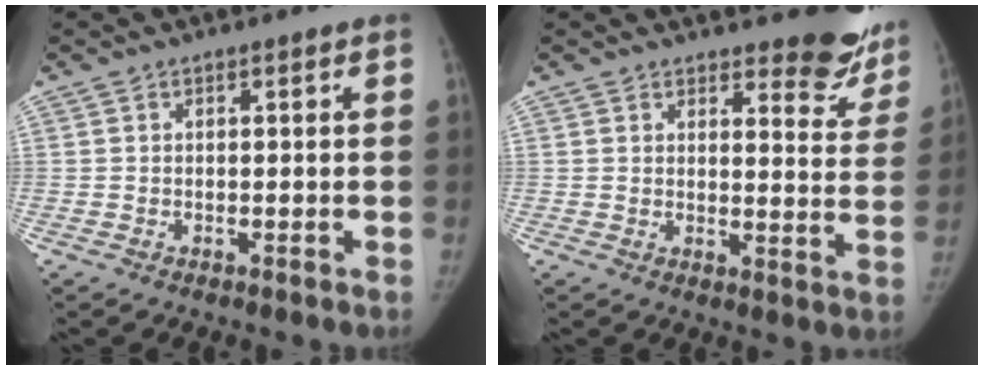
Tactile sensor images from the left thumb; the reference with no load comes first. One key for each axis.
{"total": 10.6, "fx": 9.2, "fy": 3.6, "fz": 3.7, "tx": -0.001, "ty": -0.075, "tz": 0.093}